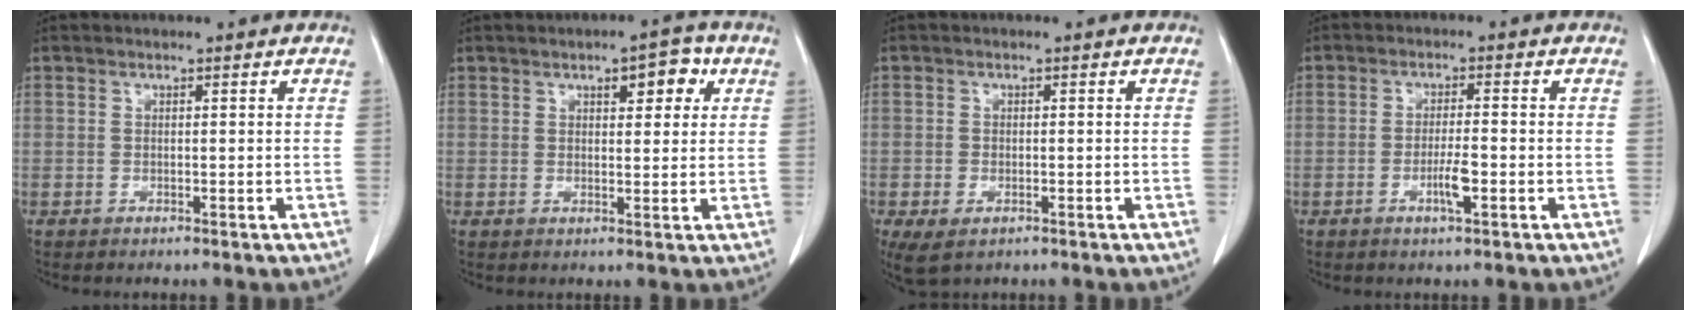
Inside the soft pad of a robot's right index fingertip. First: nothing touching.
{"total": 5.6, "force": [2.3, 2.4, 4.5], "torque": [-0.061, 0.014, 0.033]}
{"total": 6.6, "force": [-3.4, 4.0, 4.0], "torque": [-0.088, -0.006, -0.049]}
{"total": 4.0, "force": [-1.5, 0.7, 3.6], "torque": [-0.069, 0.000, -0.025]}